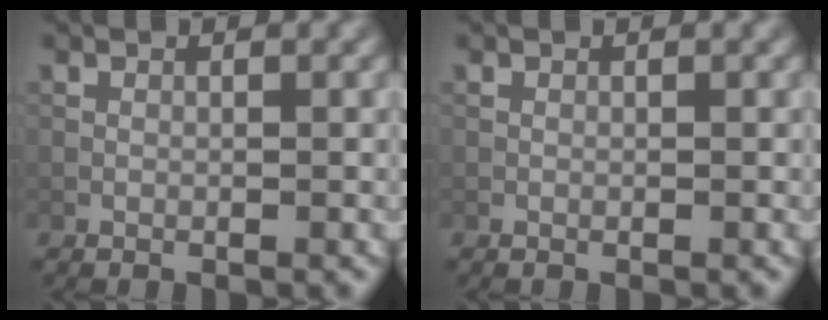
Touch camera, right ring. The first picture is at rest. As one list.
[{"total": 0.0}]